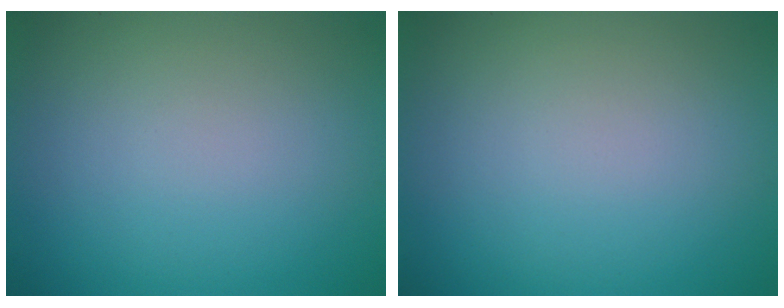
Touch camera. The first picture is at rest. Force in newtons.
{"total": 0.0}